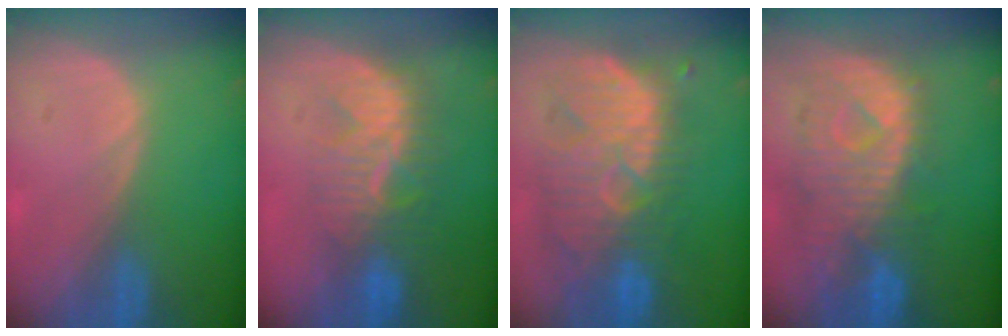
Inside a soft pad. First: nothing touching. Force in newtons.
{"total": 8.3, "press": 7.9, "slide": 2.3}
{"total": 11.5, "press": 10.9, "slide": 3.7}
{"total": 10.8, "press": 9.7, "slide": 4.8}